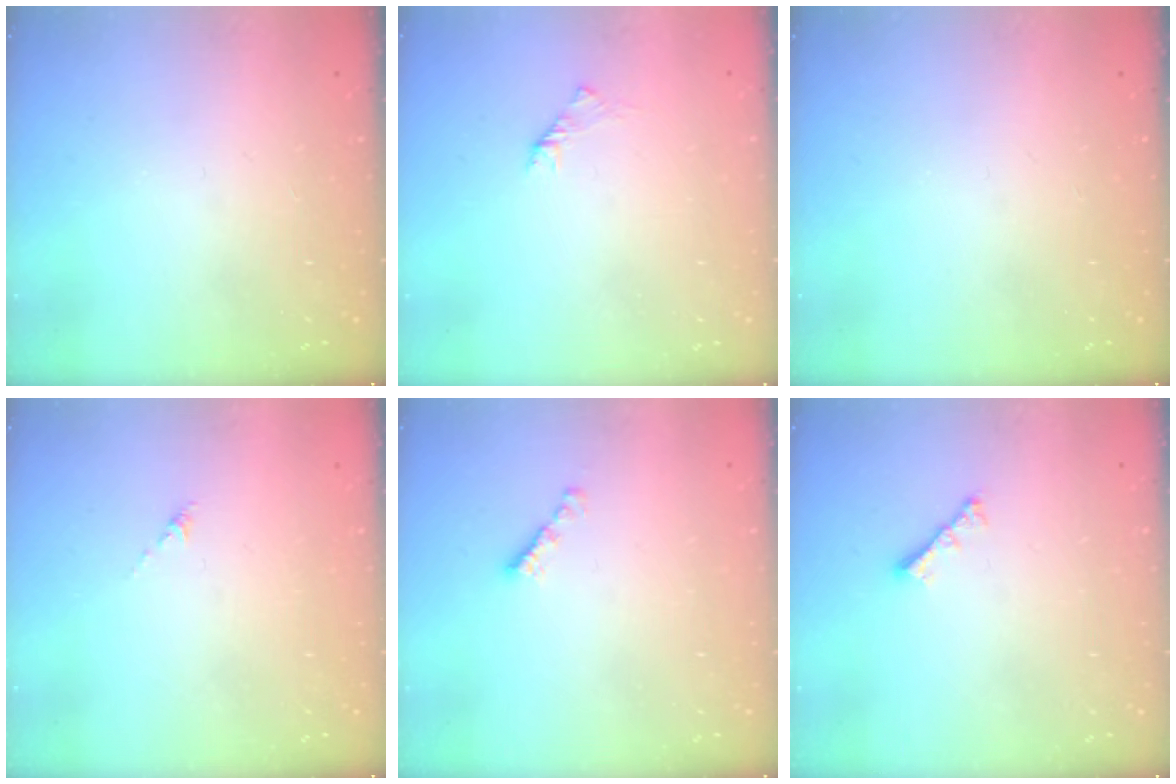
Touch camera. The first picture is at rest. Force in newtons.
{"total": 1.6, "press": 1.4, "slide": 0.6}
{"total": 0.0}
{"total": 0.0}
{"total": 2.1, "press": 2.0, "slide": 0.7}
{"total": 2.8, "press": 2.7, "slide": 0.6}